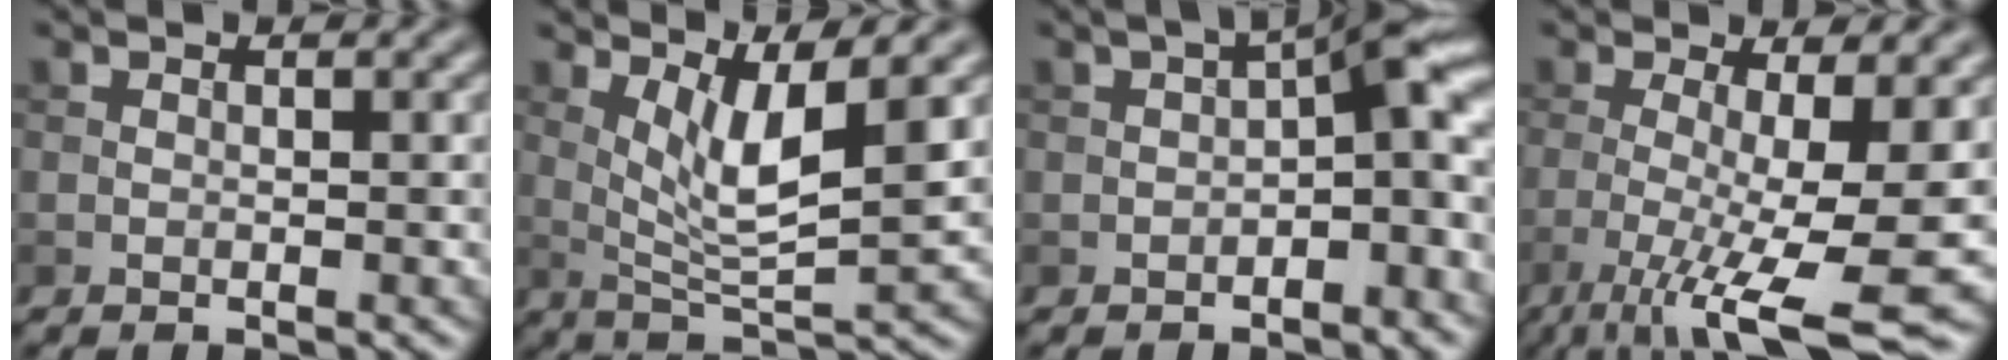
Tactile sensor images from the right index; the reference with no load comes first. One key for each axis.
{"total": 5.4, "fx": 1.9, "fy": 1.2, "fz": 5.0, "tx": -0.096, "ty": -0.013, "tz": 0.041}
{"total": 5.7, "fx": -0.8, "fy": 2.2, "fz": 5.2, "tx": -0.057, "ty": 0.024, "tz": -0.025}
{"total": 10.3, "fx": -2.7, "fy": 2.4, "fz": 9.7, "tx": -0.149, "ty": -0.014, "tz": -0.038}